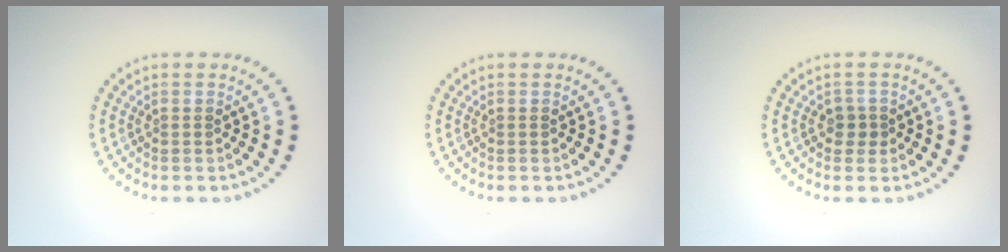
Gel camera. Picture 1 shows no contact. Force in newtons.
{"total": 0.0}
{"total": 1.4, "press": 1.2, "slide": 0.6}